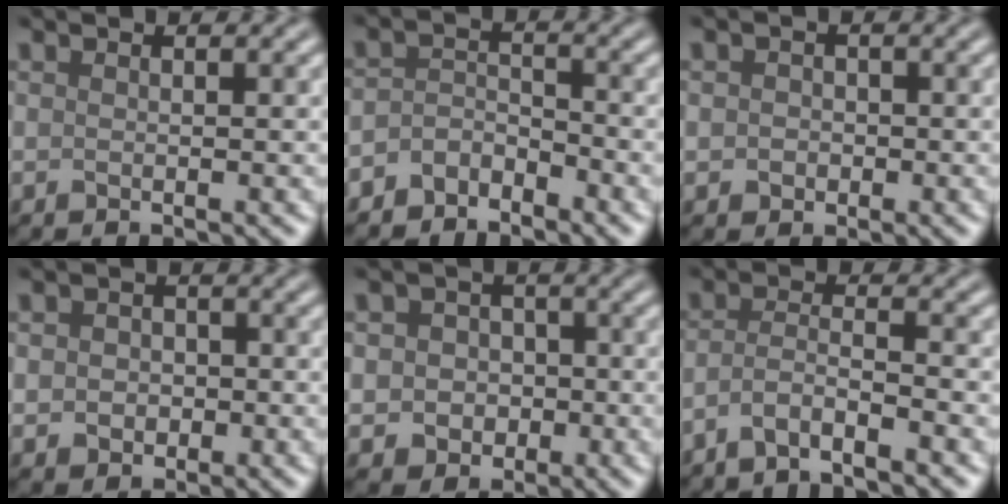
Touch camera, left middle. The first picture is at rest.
{"total": 2.6, "force": [-2.2, 1.2, 0.6], "torque": [-0.011, 0.008, -0.049]}
{"total": 1.4, "force": [-0.1, 1.3, 0.5], "torque": [0.001, -0.004, -0.005]}
{"total": 3.0, "force": [-0.2, 2.5, 1.6], "torque": [-0.015, -0.003, -0.012]}
{"total": 4.3, "force": [-0.3, 3.9, 1.8], "torque": [-0.017, 0.010, -0.020]}
{"total": 2.8, "force": [-2.0, 0.4, 2.0], "torque": [-0.041, 0.003, -0.049]}